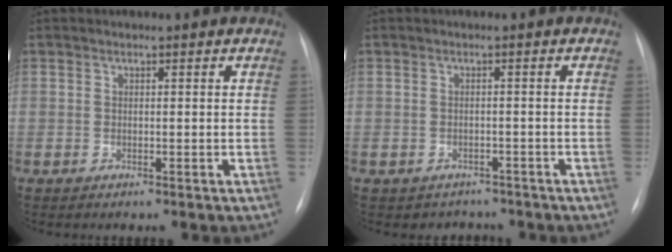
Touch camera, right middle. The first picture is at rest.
{"total": 3.3, "force": [-2.6, 1.9, -0.2], "torque": [-0.003, 0.015, -0.033]}